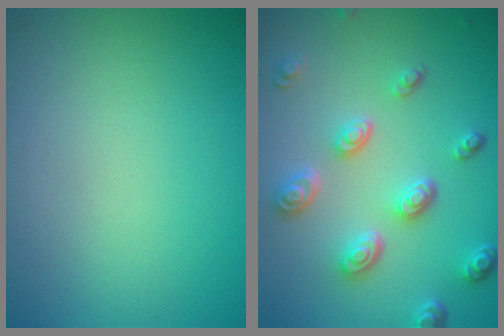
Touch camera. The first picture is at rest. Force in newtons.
{"total": 4.6, "press": 3.5, "slide": 3.0}